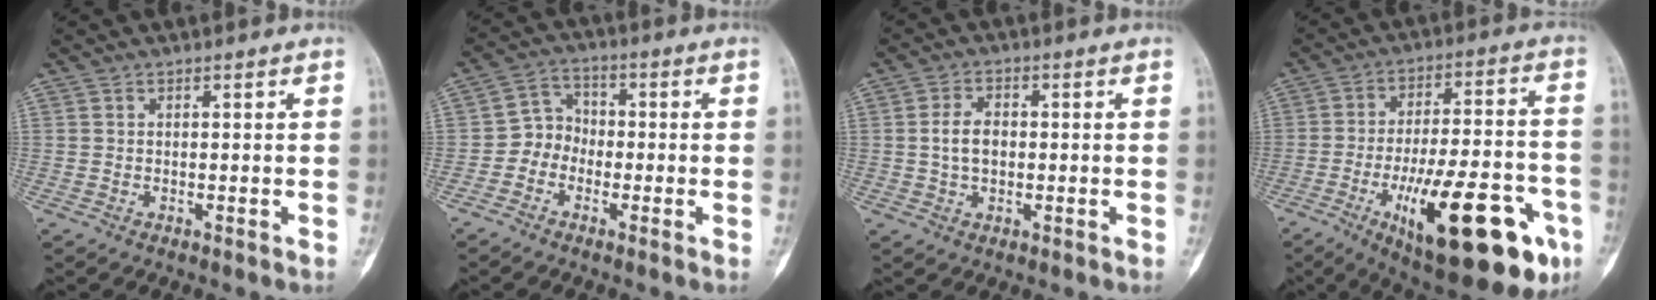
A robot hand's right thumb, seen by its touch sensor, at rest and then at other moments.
{"total": 5.2, "force": [-1.9, 4.5, 1.8], "torque": [-0.005, 0.024, -0.049]}
{"total": 4.9, "force": [0.1, 3.3, 3.7], "torque": [-0.068, 0.009, 0.001]}
{"total": 26.8, "force": [-10.9, 9.0, 22.8], "torque": [-0.298, 0.036, -0.149]}